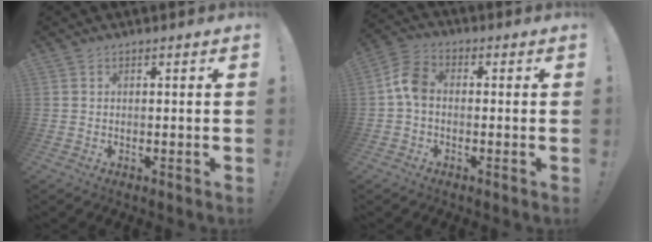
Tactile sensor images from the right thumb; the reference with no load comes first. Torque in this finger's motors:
{"motor_torque": [1.16, 1.03, 0.79, -0.37, 0.31]}